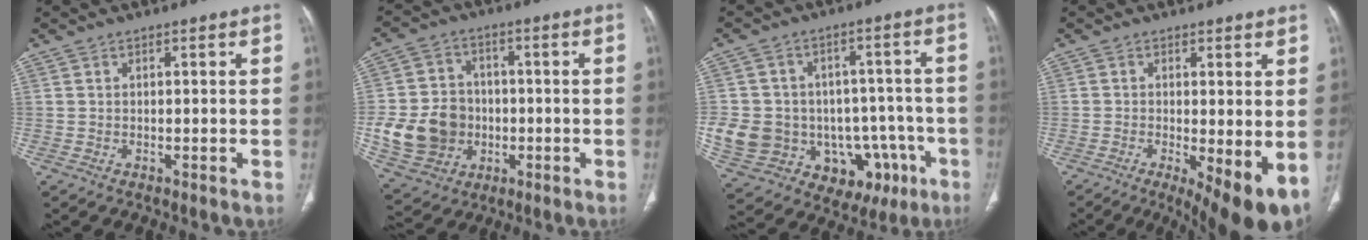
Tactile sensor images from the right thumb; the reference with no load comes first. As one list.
[{"total": 13.9, "force": [-2.0, 11.9, 6.8], "torque": [-0.106, 0.013, -0.023]}, {"total": 23.0, "force": [-6.0, 18.1, 12.9], "torque": [-0.208, 0.056, -0.058]}, {"total": 10.9, "force": [-2.6, 3.4, 10.1], "torque": [-0.148, -0.025, -0.031]}]